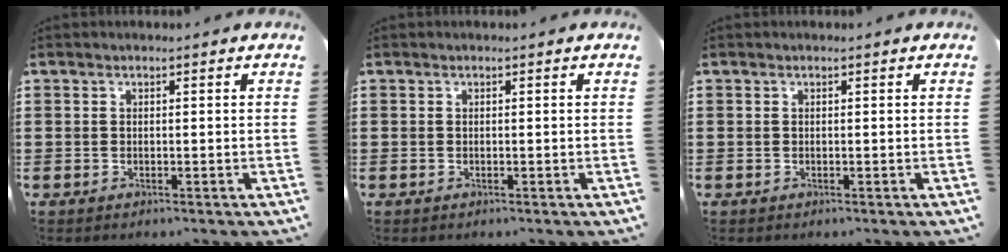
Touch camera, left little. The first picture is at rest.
{"total": 0.0}
{"total": 0.0}